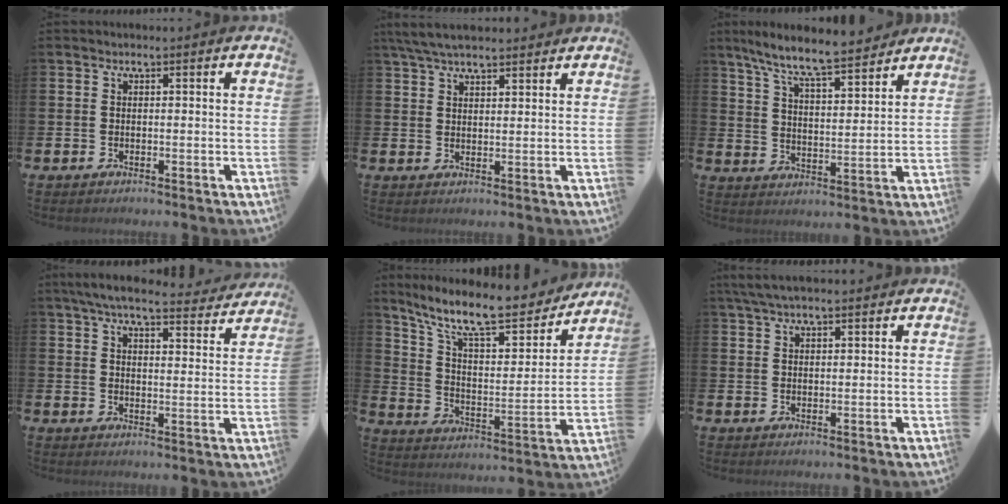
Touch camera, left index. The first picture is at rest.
{"total": 4.9, "force": [4.4, 1.2, 1.7], "torque": [-0.044, -0.009, 0.082]}
{"total": 8.5, "force": [7.9, 0.6, 3.2], "torque": [-0.081, -0.052, 0.136]}
{"total": 6.3, "force": [5.8, 0.9, 2.3], "torque": [-0.050, -0.035, 0.098]}
{"total": 12.6, "force": [10.8, 3.1, 5.8], "torque": [-0.138, -0.072, 0.185]}
{"total": 3.7, "force": [3.2, 0.9, 1.7], "torque": [-0.048, 0.000, 0.061]}